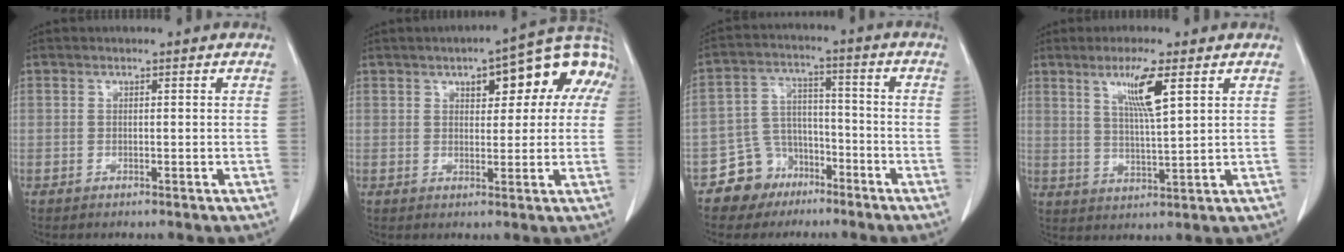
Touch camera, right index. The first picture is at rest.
{"total": 12.6, "force": [4.4, 4.5, 10.9], "torque": [-0.132, 0.038, 0.050]}
{"total": 7.9, "force": [-5.0, 5.9, 1.0], "torque": [-0.016, 0.023, -0.083]}
{"total": 7.1, "force": [3.4, 0.0, 6.3], "torque": [-0.116, -0.007, 0.064]}